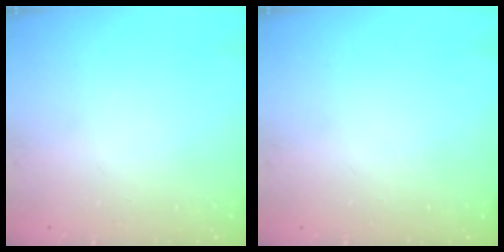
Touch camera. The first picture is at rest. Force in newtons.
{"total": 0.0}